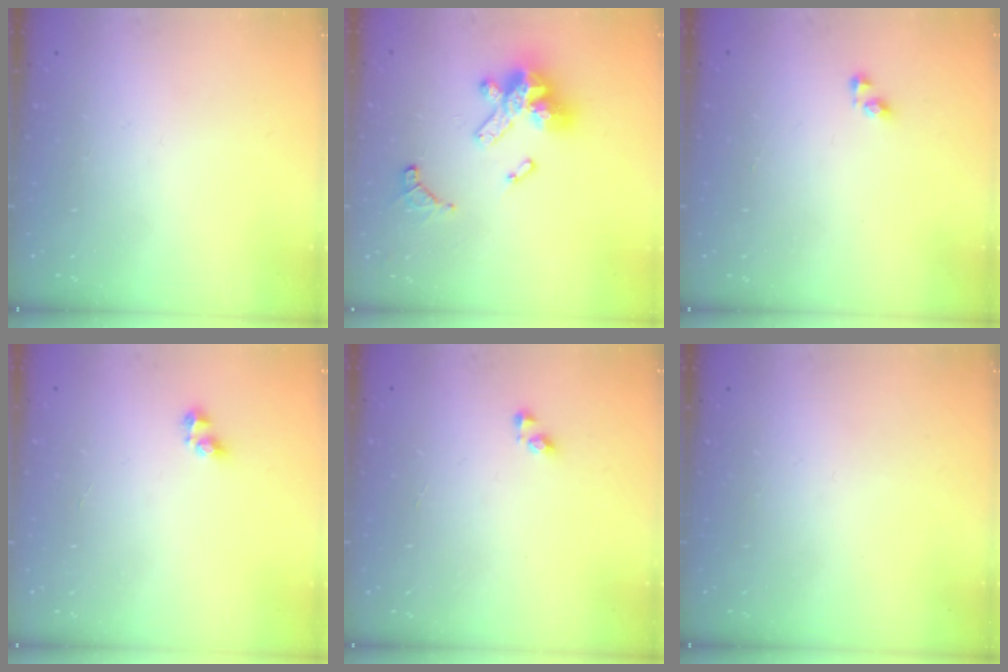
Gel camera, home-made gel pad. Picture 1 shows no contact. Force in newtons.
{"total": 14.2, "press": 14.2, "slide": 1.0}
{"total": 3.4, "press": 3.4, "slide": 0.2}
{"total": 4.0, "press": 3.9, "slide": 0.5}
{"total": 3.4, "press": 3.4, "slide": 0.3}
{"total": 0.0}